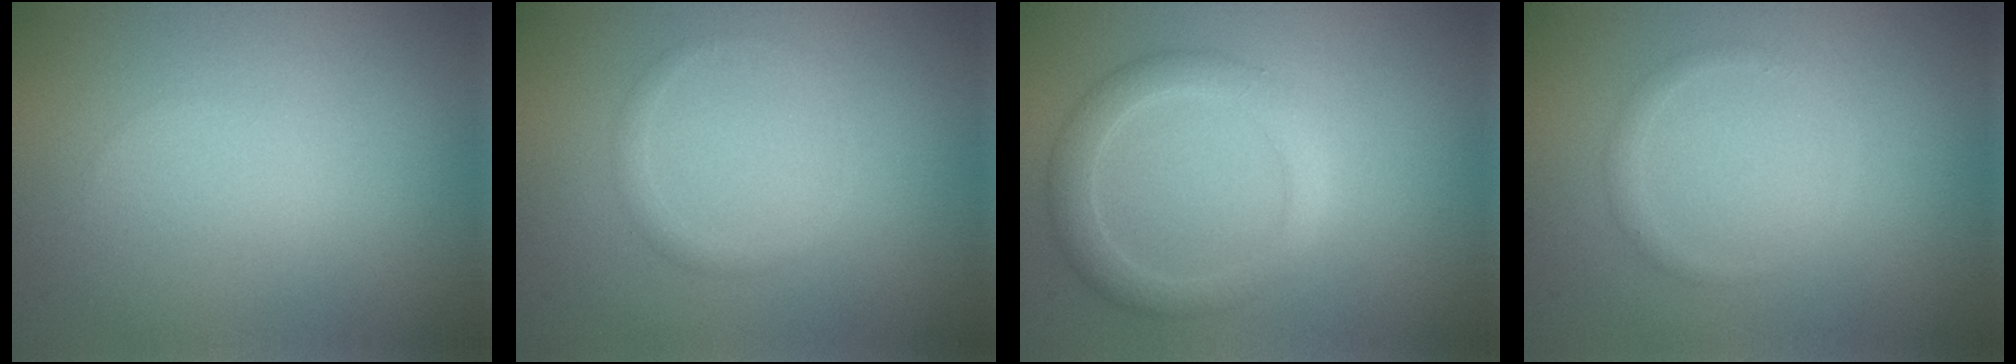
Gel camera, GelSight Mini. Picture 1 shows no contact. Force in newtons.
{"total": 0.9, "press": 0.9, "slide": 0.1}
{"total": 3.1, "press": 3.1, "slide": 0.2}
{"total": 0.8, "press": 0.8, "slide": 0.1}